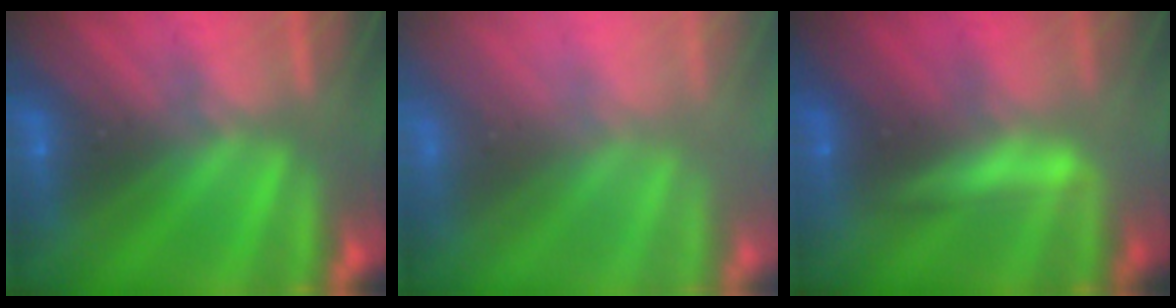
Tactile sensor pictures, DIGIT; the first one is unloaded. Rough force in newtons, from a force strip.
{"total": 9.6}
{"total": 2.1}